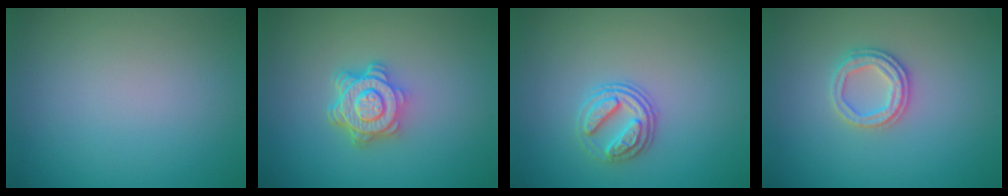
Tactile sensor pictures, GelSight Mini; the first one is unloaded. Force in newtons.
{"total": 4.9, "press": 3.8, "slide": 3.2}
{"total": 2.7, "press": 2.5, "slide": 1.0}
{"total": 2.4, "press": 2.3, "slide": 0.7}